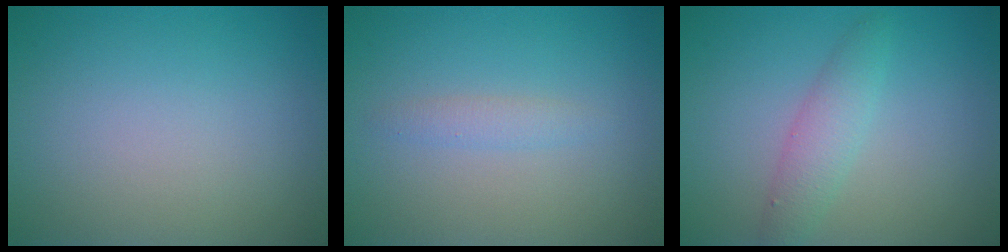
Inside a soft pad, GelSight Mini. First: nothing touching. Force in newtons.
{"total": 1.2, "press": 1.2, "slide": 0.0}
{"total": 2.4, "press": 2.4, "slide": 0.1}